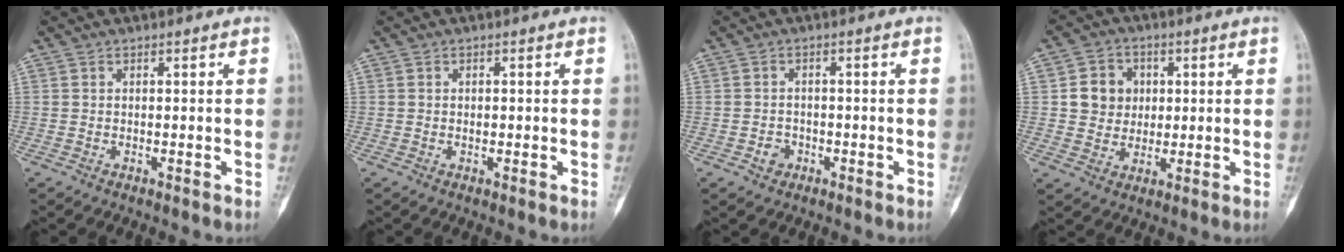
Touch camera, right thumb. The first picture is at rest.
{"total": 0.8, "force": [-0.1, 0.5, 0.6], "torque": [-0.007, 0.001, -0.001]}
{"total": 2.3, "force": [-1.0, 1.9, 0.7], "torque": [-0.004, 0.009, -0.016]}
{"total": 7.6, "force": [1.3, 6.8, 3.0], "torque": [-0.013, 0.000, 0.022]}